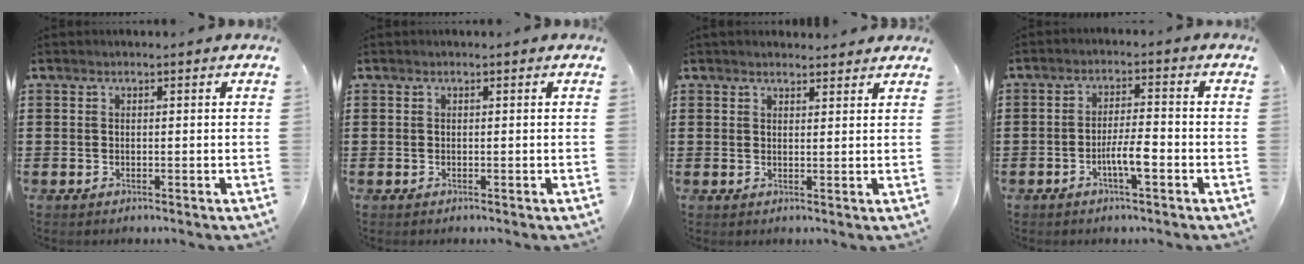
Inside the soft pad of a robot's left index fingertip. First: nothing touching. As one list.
[{"total": 0.0}, {"total": 1.7, "force": [1.7, 0.2, 0.1], "torque": [-0.006, 0.002, 0.032]}, {"total": 4.7, "force": [-1.9, 0.8, 4.2], "torque": [-0.086, 0.001, -0.040]}]